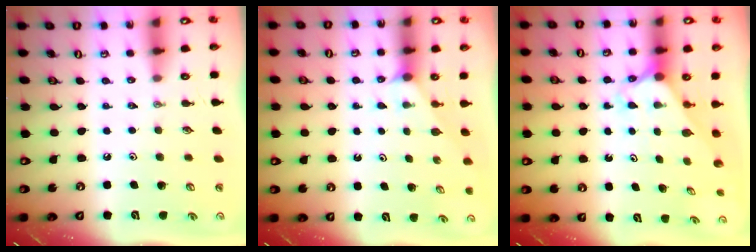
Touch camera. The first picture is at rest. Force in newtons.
{"total": 2.0, "press": 2.0, "slide": 0.2}
{"total": 2.4, "press": 2.4, "slide": 0.2}